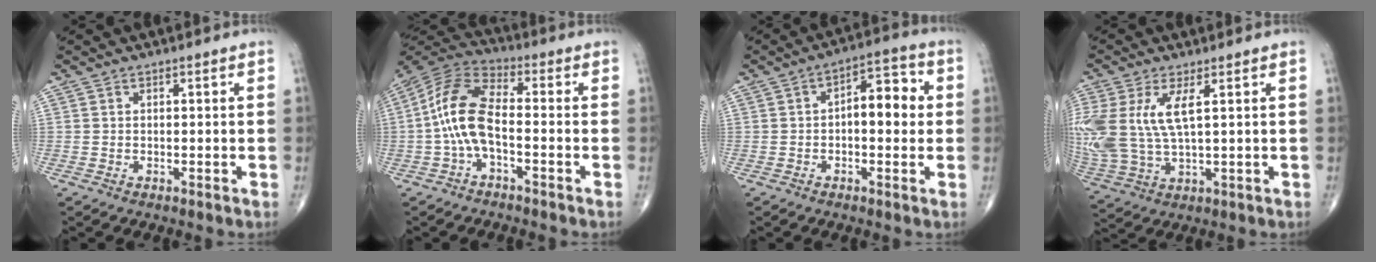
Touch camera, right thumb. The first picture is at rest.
{"total": 11.0, "force": [-1.8, 5.0, 9.6], "torque": [-0.200, 0.038, -0.044]}
{"total": 8.5, "force": [0.4, 4.3, 7.3], "torque": [-0.076, 0.025, -0.001]}
{"total": 14.4, "force": [3.2, 6.3, 12.5], "torque": [-0.311, -0.003, 0.076]}